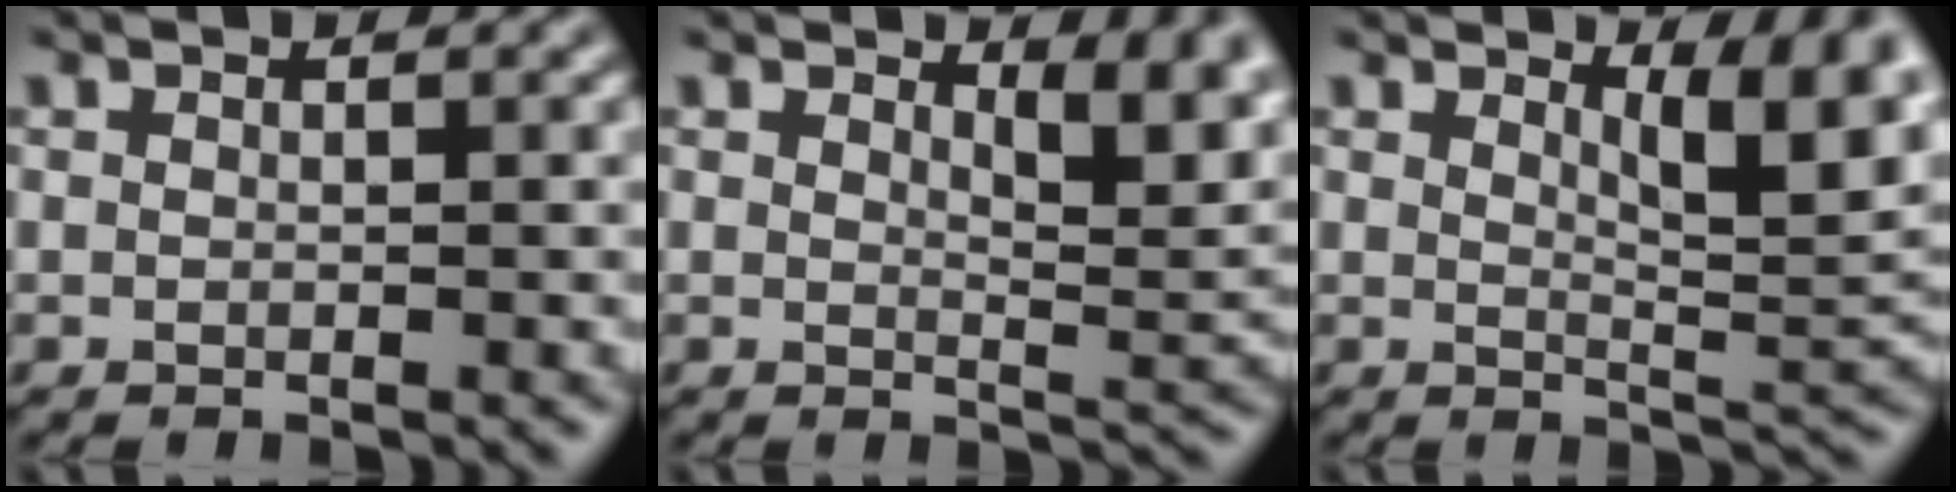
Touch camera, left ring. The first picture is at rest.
{"total": 4.5, "force": [2.5, 1.5, 3.5], "torque": [-0.043, -0.007, 0.036]}
{"total": 5.9, "force": [2.8, 1.7, 4.9], "torque": [-0.060, -0.006, 0.043]}